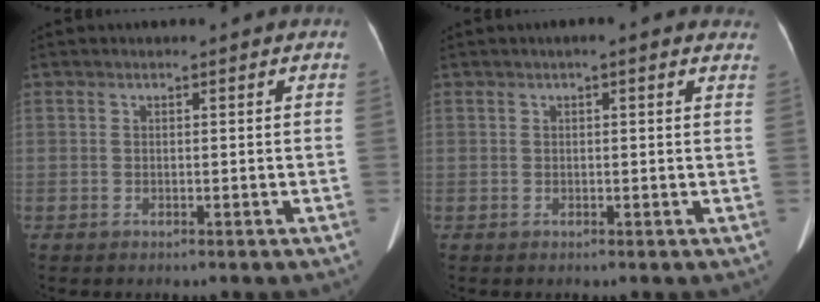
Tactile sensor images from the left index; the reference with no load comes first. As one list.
[{"total": 3.7, "force": [2.5, 0.8, 2.6], "torque": [-0.021, 0.019, 0.021]}]